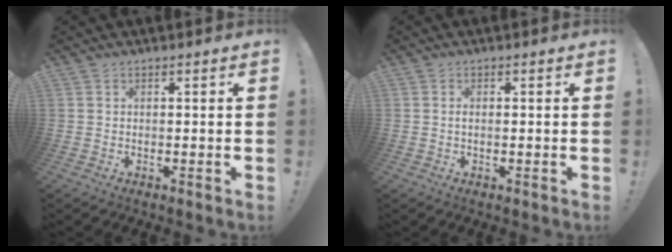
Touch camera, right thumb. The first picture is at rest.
{"total": 1.1, "force": [-0.3, 0.4, 1.0], "torque": [-0.021, 0.003, -0.005]}